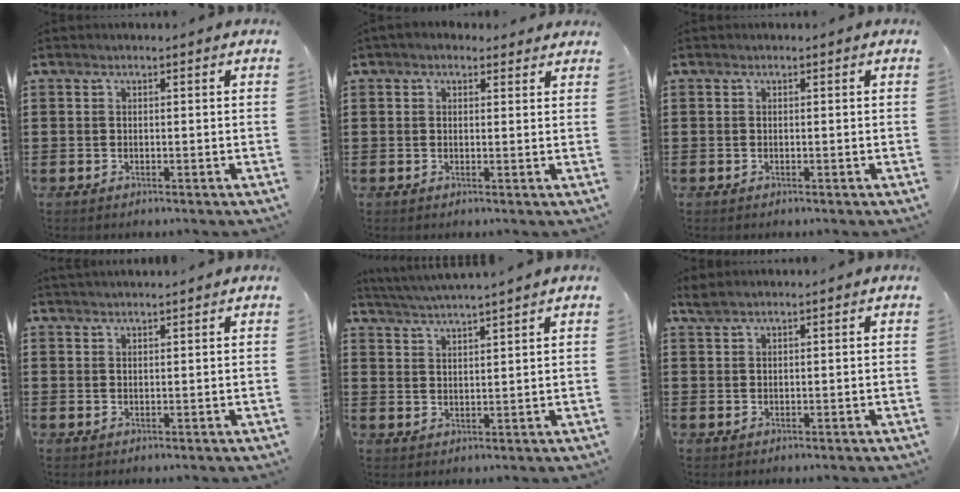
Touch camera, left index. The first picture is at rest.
{"total": 1.7, "force": [1.4, 0.9, 0.6], "torque": [-0.014, 0.009, 0.026]}
{"total": 0.0}
{"total": 1.1, "force": [1.1, -0.1, 0.3], "torque": [-0.007, -0.001, 0.022]}
{"total": 3.1, "force": [2.8, -0.7, 0.9], "torque": [-0.026, -0.011, 0.051]}
{"total": 1.2, "force": [1.0, 0.1, 0.8], "torque": [-0.017, 0.001, 0.018]}